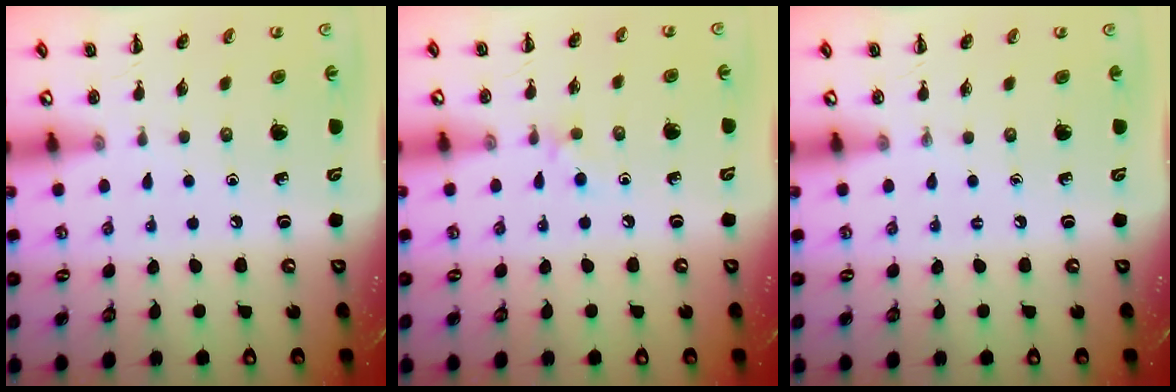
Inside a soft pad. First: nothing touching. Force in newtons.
{"total": 4.4, "press": 4.1, "slide": 1.6}
{"total": 0.0}